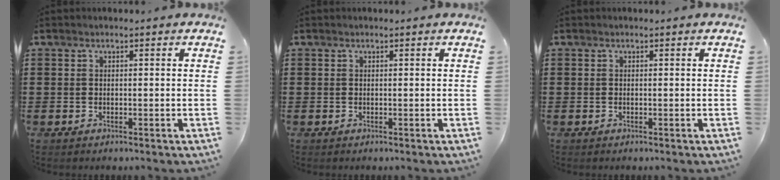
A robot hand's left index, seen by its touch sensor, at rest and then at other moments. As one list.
[{"total": 0.0}, {"total": 0.0}]